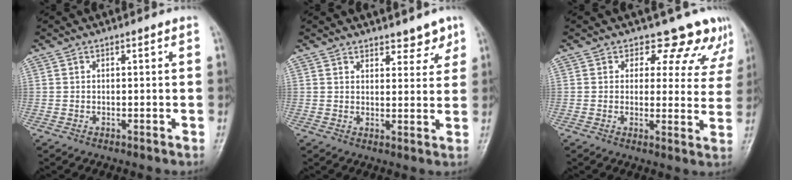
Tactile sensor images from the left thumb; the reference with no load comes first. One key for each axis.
{"total": 4.6, "fx": 3.8, "fy": 2.3, "fz": 1.4, "tx": 0.013, "ty": -0.025, "tz": 0.054}
{"total": 10.9, "fx": 9.2, "fy": 5.6, "fz": 1.4, "tx": 0.042, "ty": -0.050, "tz": 0.078}